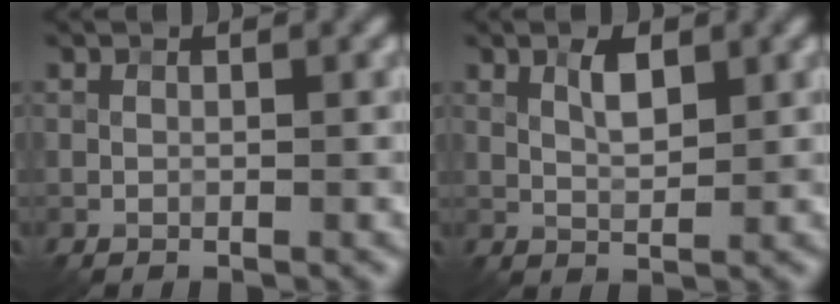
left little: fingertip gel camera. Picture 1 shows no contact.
{"total": 2.3, "force": [1.0, 0.9, 1.9], "torque": [-0.036, 0.001, 0.018]}